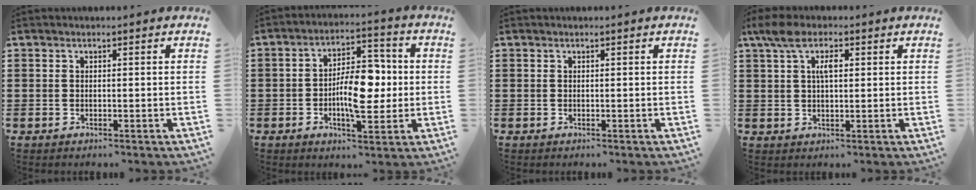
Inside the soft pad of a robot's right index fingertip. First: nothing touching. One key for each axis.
{"total": 9.5, "fx": -0.8, "fy": 4.6, "fz": 8.3, "tx": -0.125, "ty": 0.006, "tz": -0.016}
{"total": 0.0}
{"total": 5.3, "fx": 2.2, "fy": 2.4, "fz": 4.2, "tx": -0.090, "ty": 0.012, "tz": 0.037}